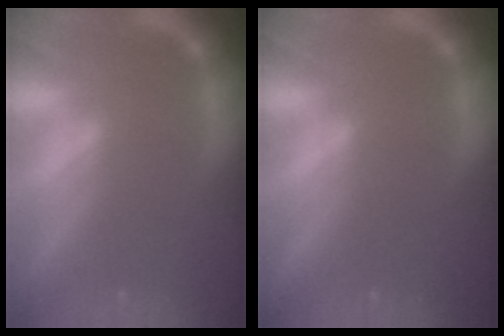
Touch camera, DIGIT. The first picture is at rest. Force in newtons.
{"total": 0.0}